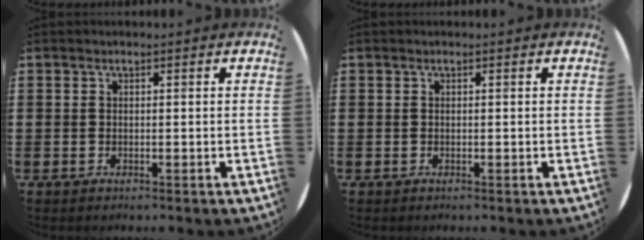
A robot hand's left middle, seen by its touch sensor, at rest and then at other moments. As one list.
[{"total": 0.0}]